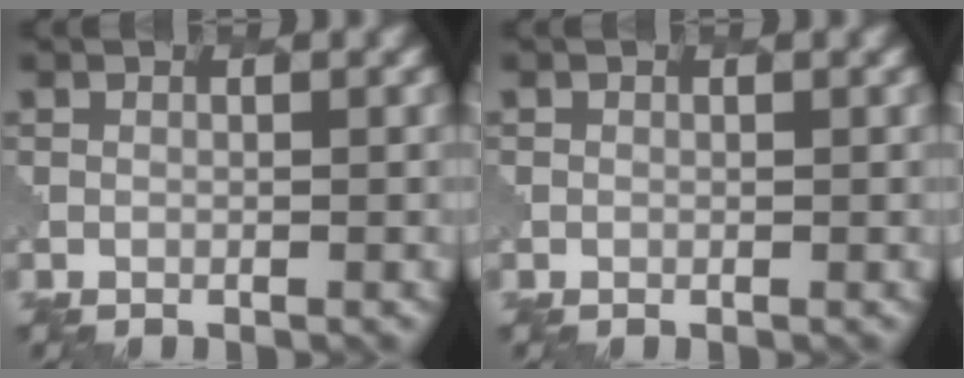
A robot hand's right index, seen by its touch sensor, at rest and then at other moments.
{"total": 0.0}